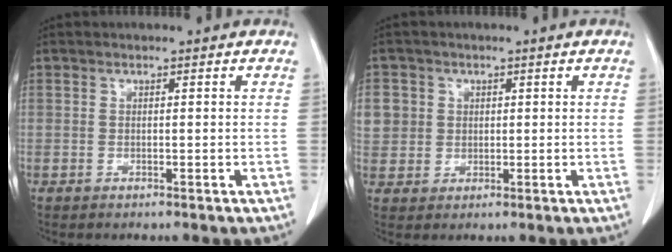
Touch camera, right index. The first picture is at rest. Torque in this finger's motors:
{"motor_torque": [0.33, 0.09, 0.16, 0.04]}